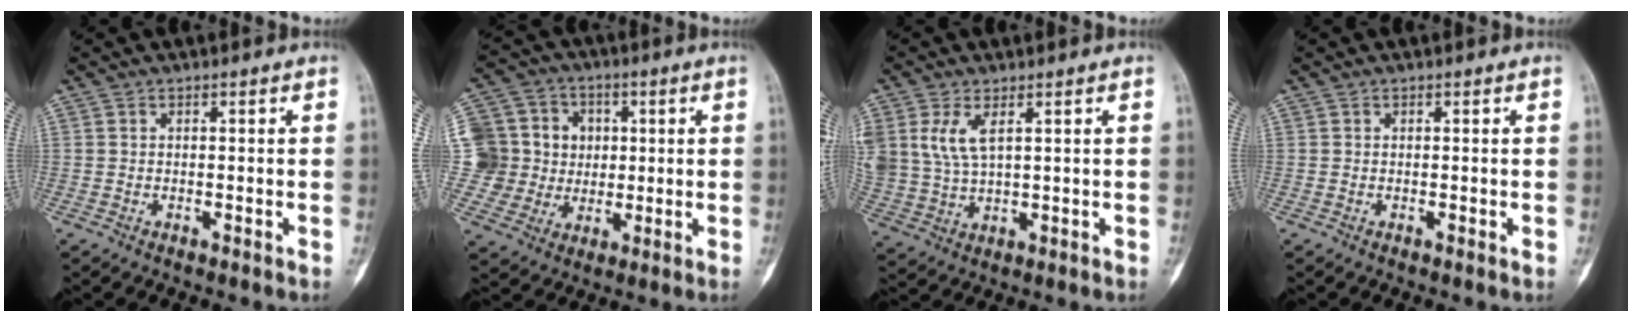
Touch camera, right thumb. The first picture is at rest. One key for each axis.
{"total": 14.8, "fx": 1.9, "fy": 14.0, "fz": 4.5, "tx": -0.052, "ty": 0.032, "tz": 0.045}
{"total": 7.5, "fx": 2.9, "fy": 3.8, "fz": 5.8, "tx": -0.128, "ty": -0.004, "tz": 0.070}
{"total": 0.0}